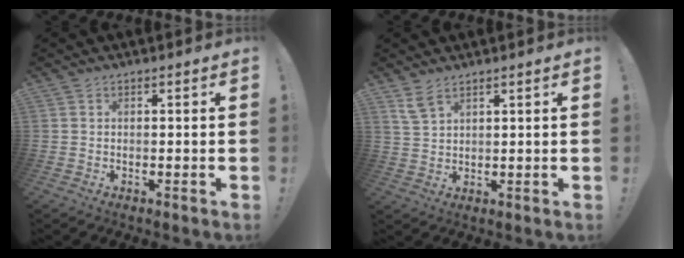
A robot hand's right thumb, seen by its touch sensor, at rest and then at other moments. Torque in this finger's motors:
{"motor_torque": [0.00, 0.00, 0.10, 0.09, 0.00]}